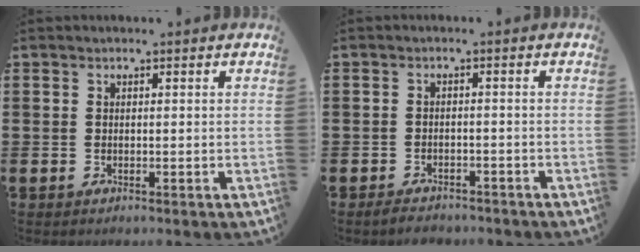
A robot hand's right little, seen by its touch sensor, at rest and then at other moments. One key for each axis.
{"total": 1.6, "fx": -1.5, "fy": 0.3, "fz": 0.2, "tx": -0.009, "ty": 0.002, "tz": -0.033}